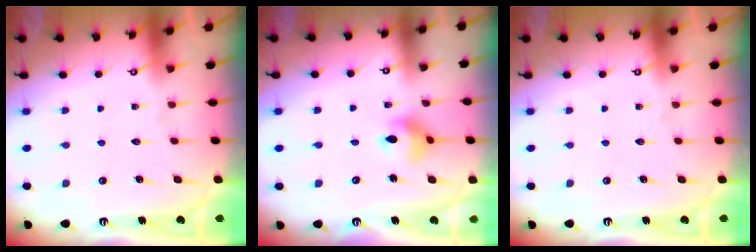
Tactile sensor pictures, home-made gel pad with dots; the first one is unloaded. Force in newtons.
{"total": 8.1, "press": 7.6, "slide": 2.7}
{"total": 0.0}